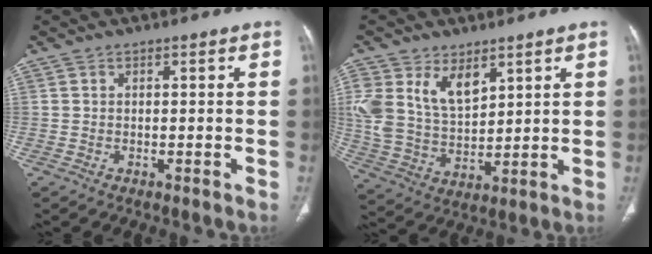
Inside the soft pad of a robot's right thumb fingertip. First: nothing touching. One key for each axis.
{"total": 13.1, "fx": 6.2, "fy": 7.9, "fz": 8.4, "tx": -0.150, "ty": -0.023, "tz": 0.137}